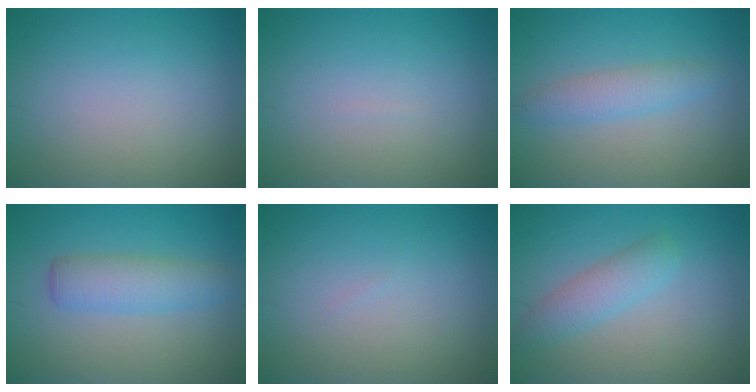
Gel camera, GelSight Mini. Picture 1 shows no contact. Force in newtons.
{"total": 0.0}
{"total": 2.5, "press": 2.5, "slide": 0.1}
{"total": 3.4, "press": 3.4, "slide": 0.1}
{"total": 0.0}
{"total": 2.9, "press": 2.9, "slide": 0.1}